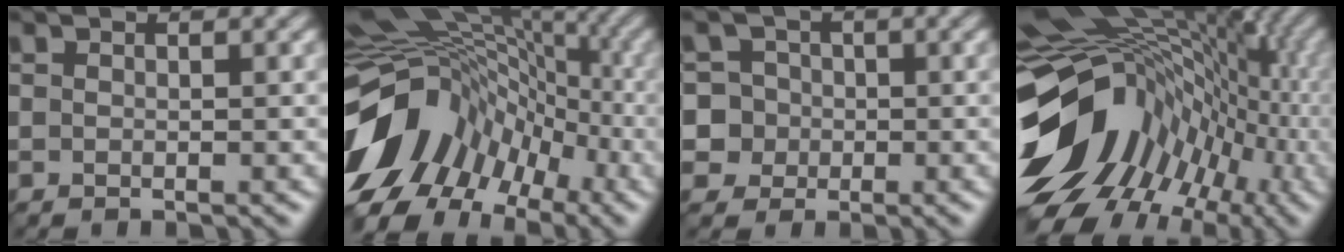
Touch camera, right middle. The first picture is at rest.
{"total": 14.0, "force": [-4.9, 10.0, 8.5], "torque": [-0.178, 0.012, -0.093]}
{"total": 5.1, "force": [-0.6, 5.0, 1.0], "torque": [-0.002, 0.032, -0.019]}
{"total": 14.4, "force": [-0.7, 10.4, 10.0], "torque": [-0.167, 0.024, -0.012]}